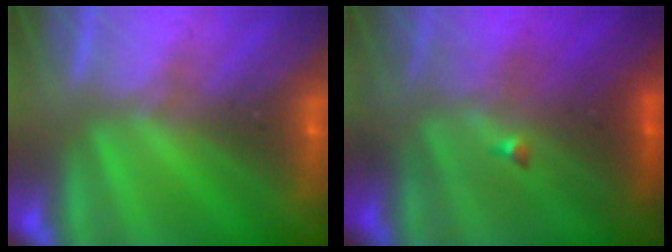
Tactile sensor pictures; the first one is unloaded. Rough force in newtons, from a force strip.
{"total": 3.8}